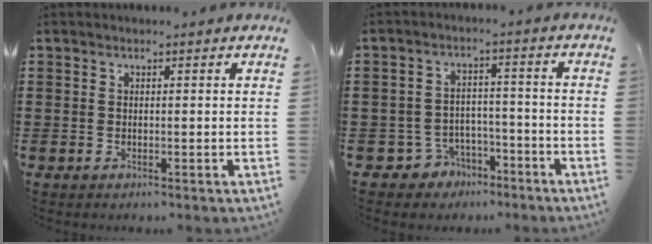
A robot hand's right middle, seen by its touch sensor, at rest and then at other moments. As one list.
[{"total": 4.5, "force": [-3.8, 2.4, 0.5], "torque": [-0.026, 0.008, -0.077]}]